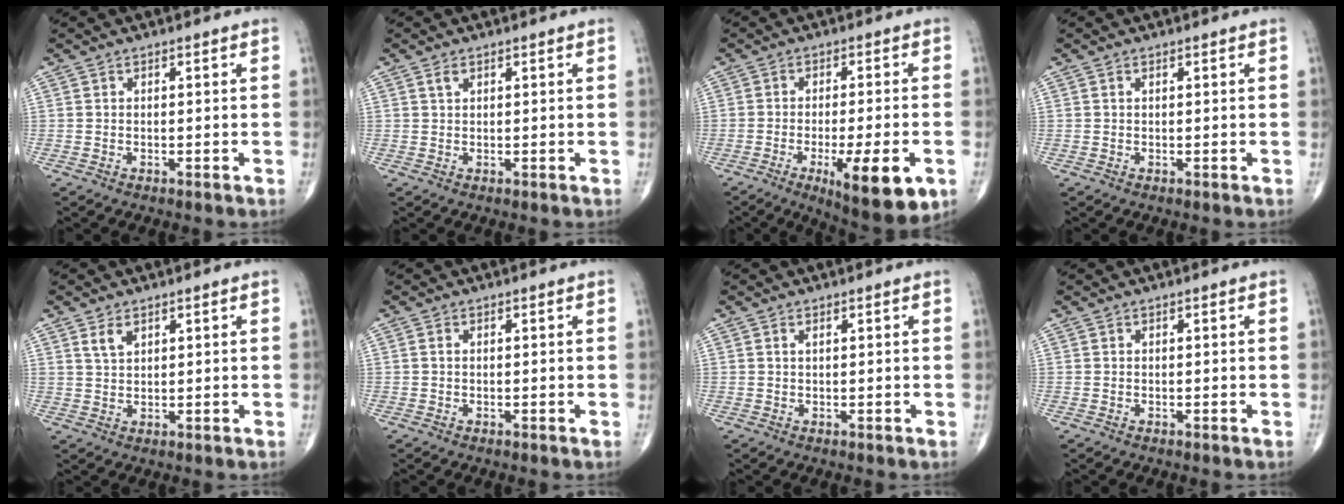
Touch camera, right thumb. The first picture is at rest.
{"total": 1.3, "force": [0.7, 0.7, 0.8], "torque": [-0.014, 0.003, 0.014]}
{"total": 13.4, "force": [-5.1, 3.4, 12.0], "torque": [-0.174, -0.006, -0.066]}
{"total": 0.0}
{"total": 2.9, "force": [1.7, 1.6, 1.8], "torque": [-0.028, -0.008, 0.038]}
{"total": 0.5, "force": [0.0, 0.3, 0.4], "torque": [-0.010, 0.001, 0.001]}
{"total": 0.7, "force": [0.4, 0.2, 0.5], "torque": [-0.013, 0.004, 0.007]}
{"total": 0.0}